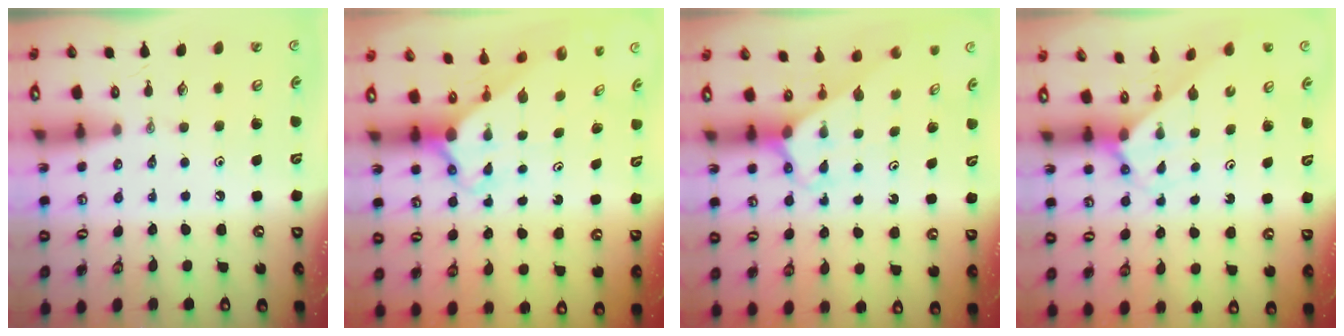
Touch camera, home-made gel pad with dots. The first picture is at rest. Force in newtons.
{"total": 3.0, "press": 3.0, "slide": 0.3}
{"total": 2.6, "press": 2.6, "slide": 0.2}
{"total": 2.7, "press": 2.7, "slide": 0.2}